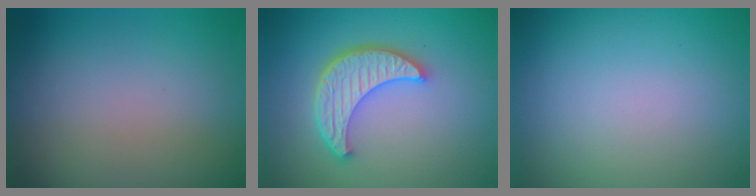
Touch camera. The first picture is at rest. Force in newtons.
{"total": 5.8, "press": 4.4, "slide": 3.8}
{"total": 0.0}